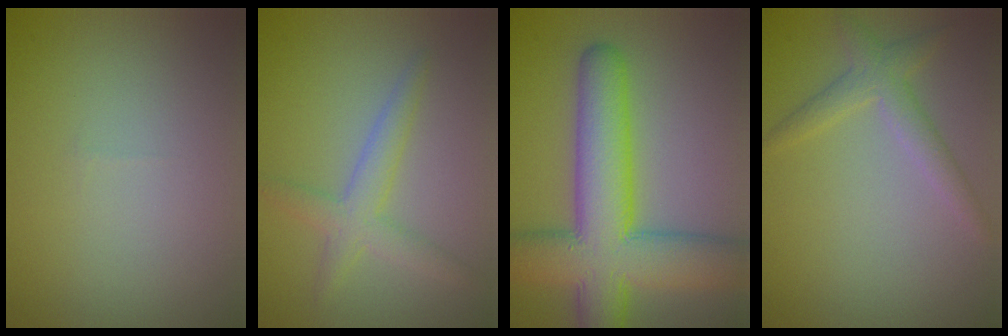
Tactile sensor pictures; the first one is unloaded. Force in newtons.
{"total": 2.9, "press": 2.9, "slide": 0.1}
{"total": 10.5, "press": 10.5, "slide": 0.5}
{"total": 2.4, "press": 2.4, "slide": 0.2}